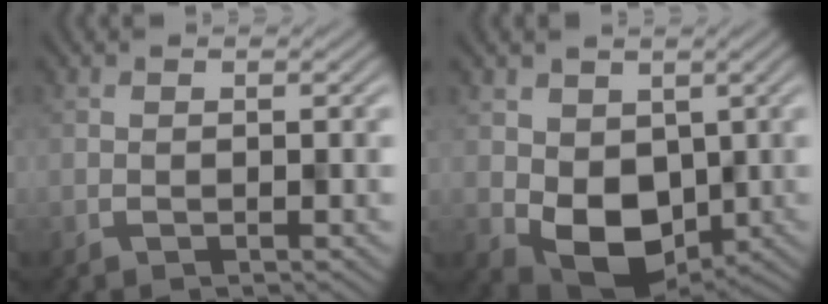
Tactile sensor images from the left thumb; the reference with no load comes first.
{"total": 7.8, "force": [-0.4, 6.2, 4.7], "torque": [-0.094, -0.037, 0.007]}